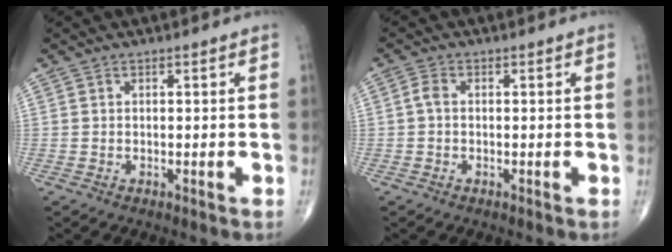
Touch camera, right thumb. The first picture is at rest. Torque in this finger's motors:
{"motor_torque": [-0.11, 0.11, 0.05, -0.15, 0.03]}